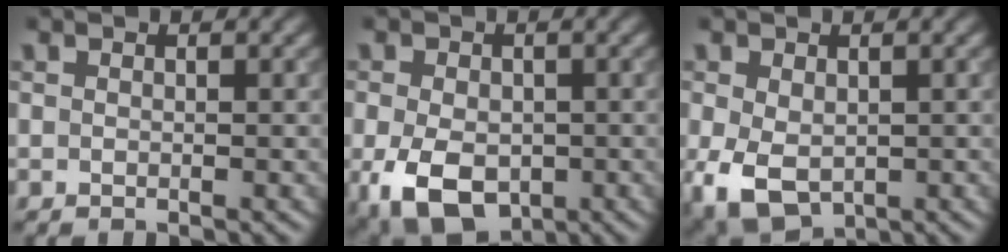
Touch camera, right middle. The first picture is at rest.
{"total": 7.8, "force": [-2.6, 5.1, 5.3], "torque": [-0.111, -0.023, -0.043]}
{"total": 5.9, "force": [-1.4, 3.9, 4.2], "torque": [-0.097, -0.020, -0.020]}